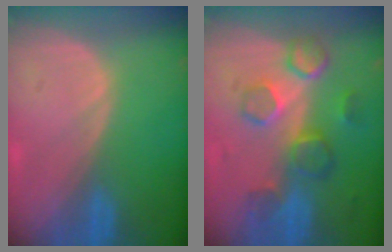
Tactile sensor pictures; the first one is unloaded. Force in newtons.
{"total": 8.5, "press": 7.7, "slide": 3.6}